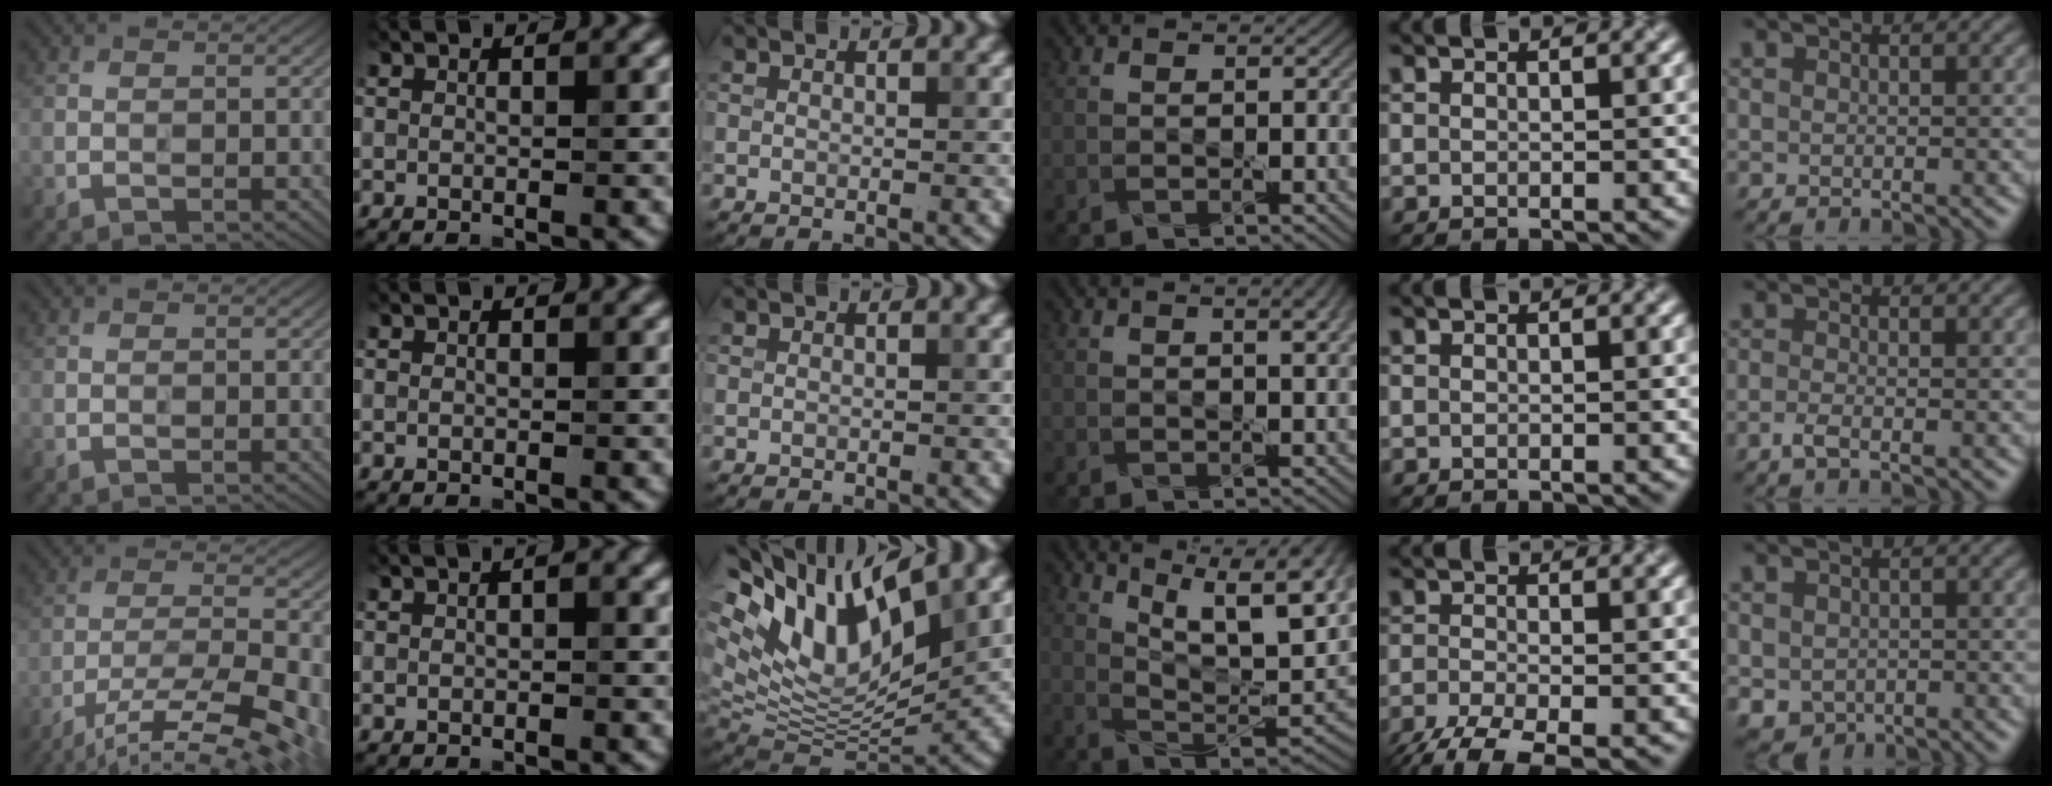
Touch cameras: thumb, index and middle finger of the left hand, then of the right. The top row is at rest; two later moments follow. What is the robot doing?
{"motion": "pour", "object": "sugar"}